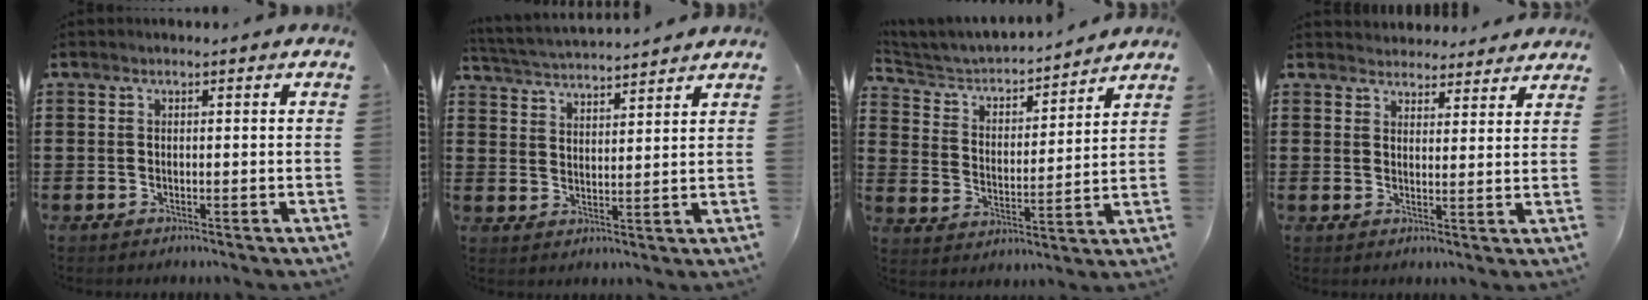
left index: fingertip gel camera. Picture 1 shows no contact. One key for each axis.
{"total": 3.4, "fx": 3.4, "fy": -0.5, "fz": 0.1, "tx": -0.017, "ty": -0.023, "tz": 0.057}
{"total": 4.1, "fx": 3.9, "fy": 0.9, "fz": 0.8, "tx": -0.040, "ty": -0.029, "tz": 0.057}
{"total": 3.5, "fx": 3.4, "fy": 0.7, "fz": -0.2, "tx": -0.008, "ty": -0.011, "tz": 0.065}